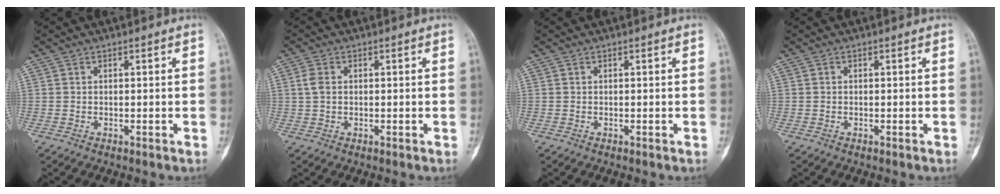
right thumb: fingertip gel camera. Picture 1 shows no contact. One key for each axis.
{"total": 2.6, "fx": 0.2, "fy": 1.9, "fz": 1.8, "tx": -0.037, "ty": 0.006, "tz": 0.002}
{"total": 0.0}
{"total": 0.0}